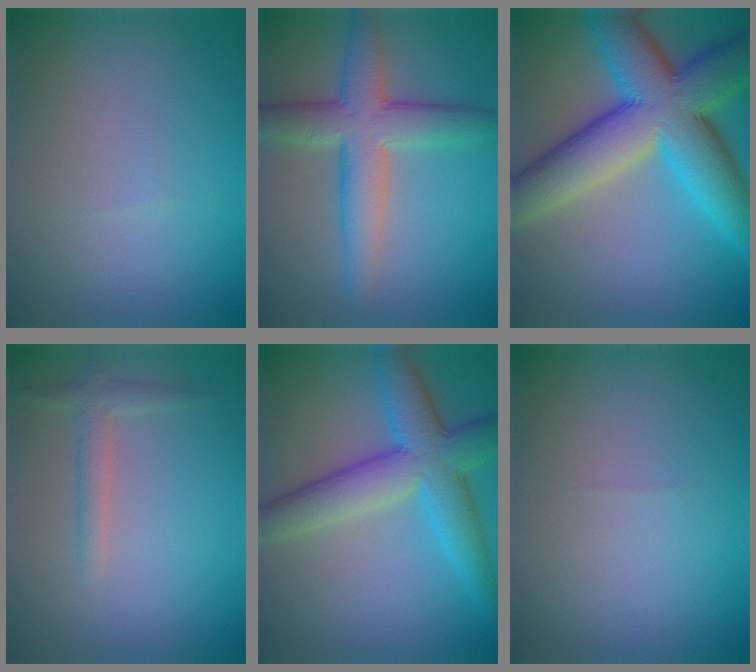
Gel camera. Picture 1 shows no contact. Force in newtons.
{"total": 6.8, "press": 6.8, "slide": 0.1}
{"total": 13.1, "press": 13.1, "slide": 0.4}
{"total": 1.8, "press": 1.7, "slide": 0.1}
{"total": 7.5, "press": 7.5, "slide": 0.2}
{"total": 0.0}